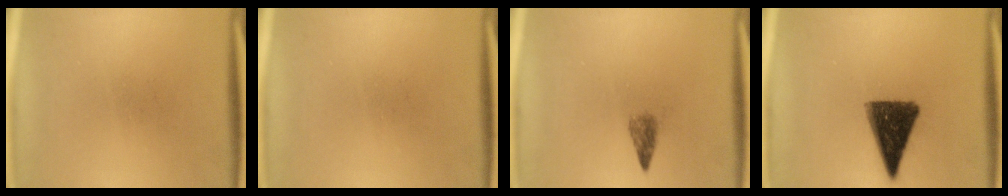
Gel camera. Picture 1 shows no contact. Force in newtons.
{"total": 0.0}
{"total": 1.8}
{"total": 12.3}